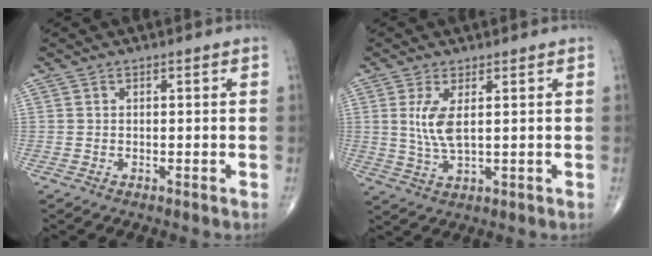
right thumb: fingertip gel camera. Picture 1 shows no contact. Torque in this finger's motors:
{"motor_torque": [-0.57, 0.69, 0.89, 0.25, 0.30]}